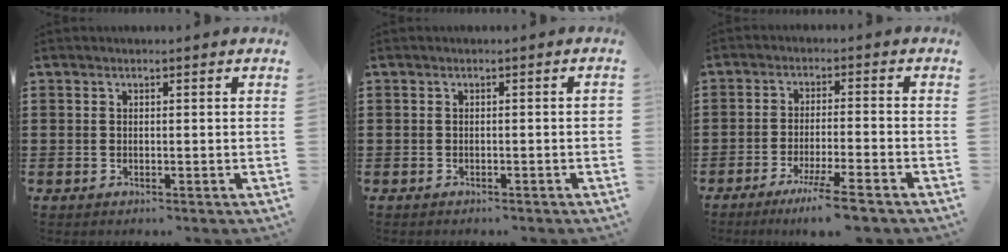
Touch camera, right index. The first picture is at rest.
{"total": 0.9, "force": [-0.7, 0.2, 0.6], "torque": [-0.012, -0.002, -0.013]}
{"total": 6.1, "force": [-4.7, -0.5, 3.9], "torque": [-0.075, -0.016, -0.087]}